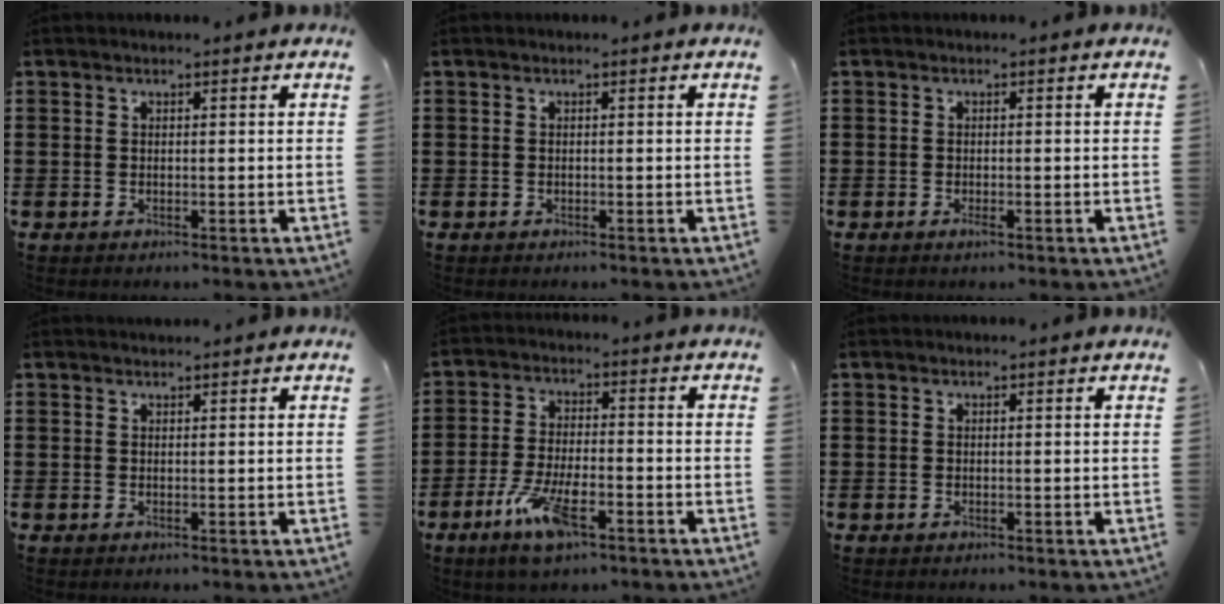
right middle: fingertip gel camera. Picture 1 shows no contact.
{"total": 0.0}
{"total": 0.7, "force": [-0.3, 0.1, 0.7], "torque": [-0.013, -0.005, -0.004]}
{"total": 0.9, "force": [0.8, -0.1, 0.1], "torque": [-0.002, -0.001, 0.016]}
{"total": 8.2, "force": [-4.4, 2.8, 6.3], "torque": [-0.136, -0.006, -0.081]}
{"total": 0.0}